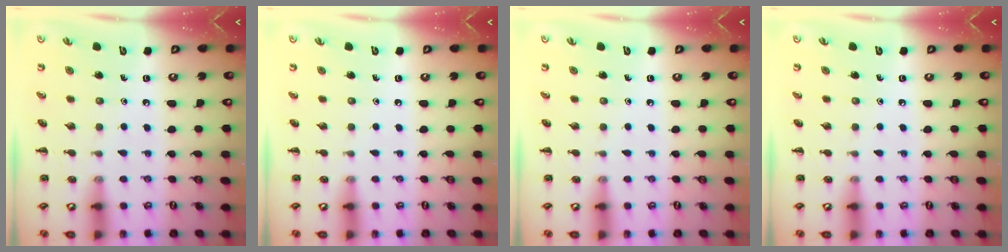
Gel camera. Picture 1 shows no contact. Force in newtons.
{"total": 0.0}
{"total": 0.0}
{"total": 0.0}